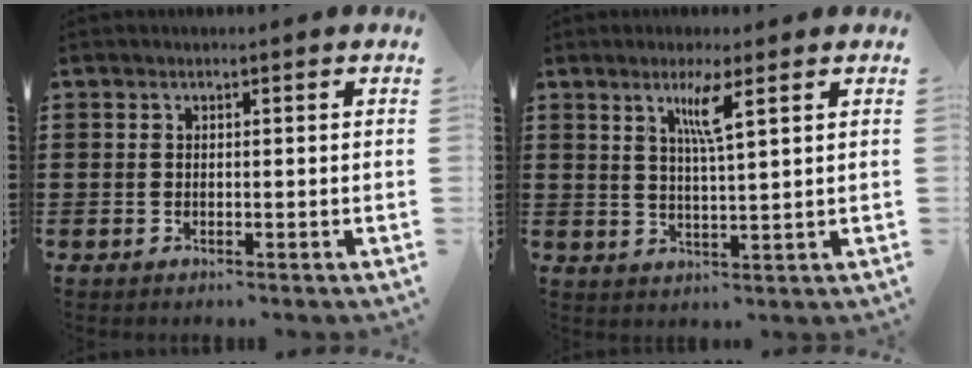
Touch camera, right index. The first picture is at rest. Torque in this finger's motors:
{"motor_torque": [0.47, -0.09, 0.27, 0.13]}